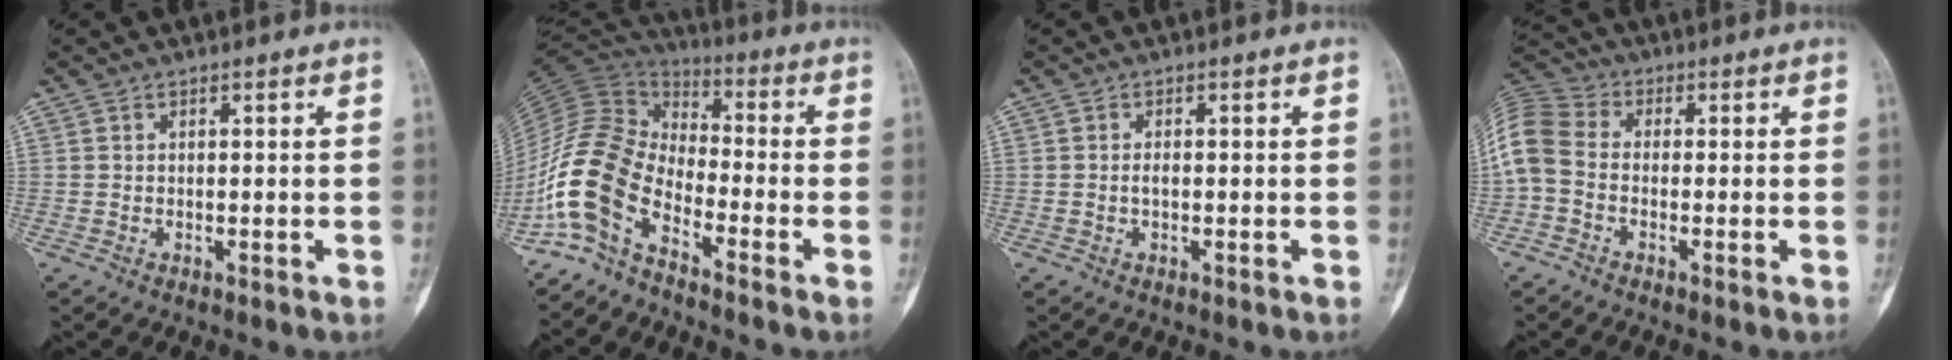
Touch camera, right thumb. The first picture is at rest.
{"total": 13.7, "force": [-7.9, 6.9, 8.9], "torque": [-0.186, 0.076, -0.171]}
{"total": 1.0, "force": [-0.2, 0.5, 0.9], "torque": [-0.018, 0.001, -0.004]}
{"total": 10.3, "force": [-1.5, 7.7, 6.7], "torque": [-0.149, 0.025, -0.045]}